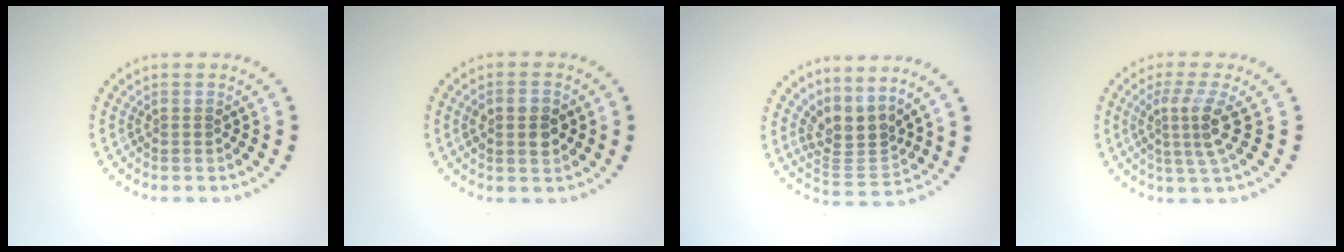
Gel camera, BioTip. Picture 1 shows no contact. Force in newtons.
{"total": 2.7, "press": 2.7, "slide": 0.2}
{"total": 3.4, "press": 2.5, "slide": 2.3}
{"total": 3.3, "press": 2.3, "slide": 2.4}